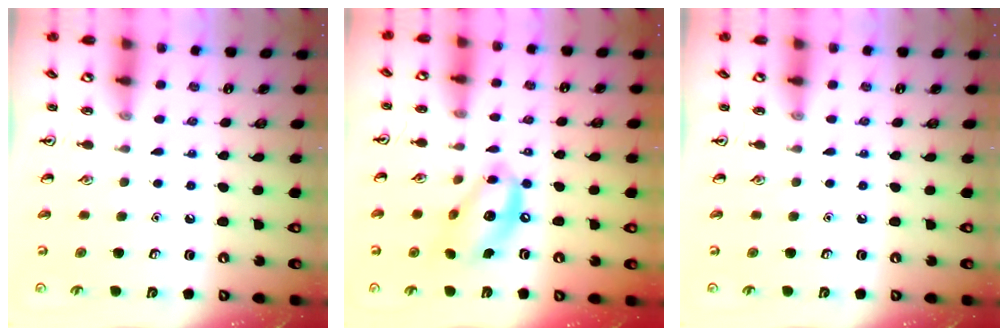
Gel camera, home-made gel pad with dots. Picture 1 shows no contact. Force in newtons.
{"total": 12.7, "press": 12.1, "slide": 3.8}
{"total": 0.0}